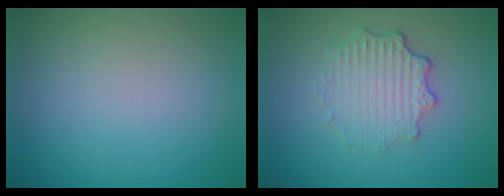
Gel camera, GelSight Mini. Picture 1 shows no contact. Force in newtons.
{"total": 3.7, "press": 2.9, "slide": 2.3}